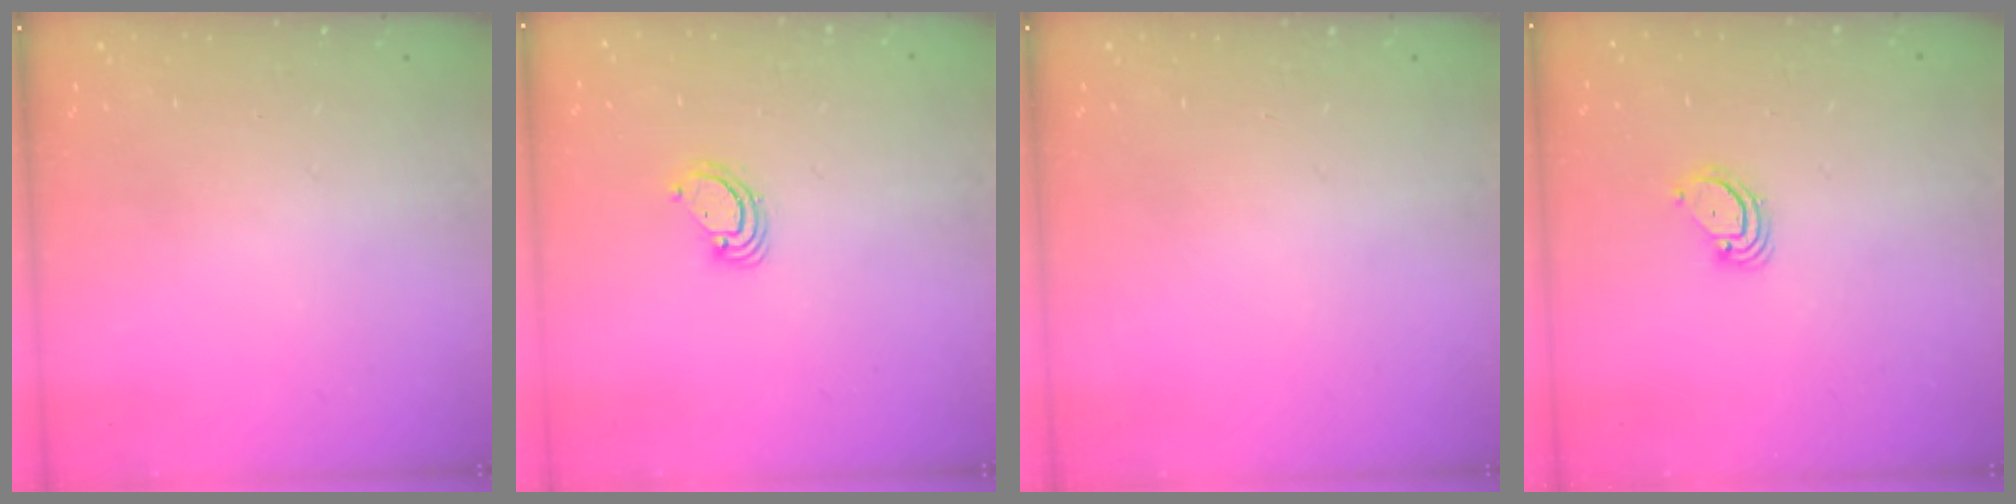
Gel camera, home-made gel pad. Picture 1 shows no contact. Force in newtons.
{"total": 3.8, "press": 3.8, "slide": 0.2}
{"total": 0.0}
{"total": 3.0, "press": 3.0, "slide": 0.2}